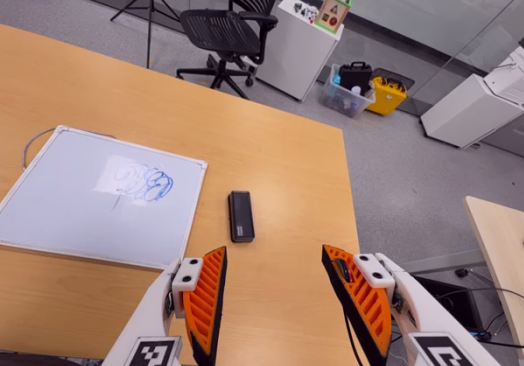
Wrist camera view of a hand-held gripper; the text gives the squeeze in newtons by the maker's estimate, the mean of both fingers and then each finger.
{"total": 0.0}